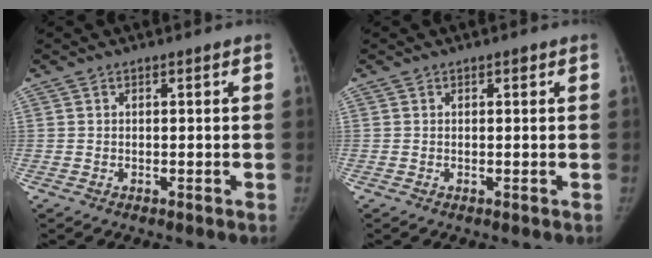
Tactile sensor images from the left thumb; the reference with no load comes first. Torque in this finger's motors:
{"motor_torque": [0.14, -0.03, 0.26, 0.17, 0.05]}